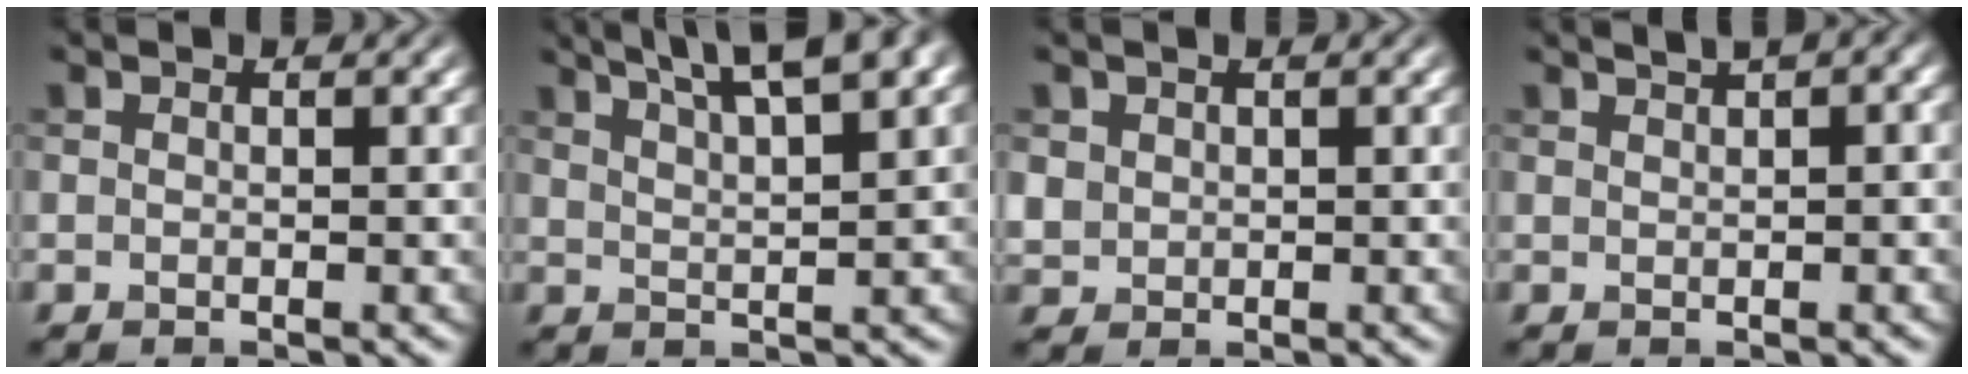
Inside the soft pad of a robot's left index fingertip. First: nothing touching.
{"total": 8.7, "force": [5.9, 2.2, 6.0], "torque": [-0.067, 0.031, 0.061]}
{"total": 1.4, "force": [0.4, 1.3, 0.2], "torque": [-0.005, -0.005, 0.013]}
{"total": 4.4, "force": [2.5, 1.6, 3.2], "torque": [-0.038, 0.026, 0.021]}